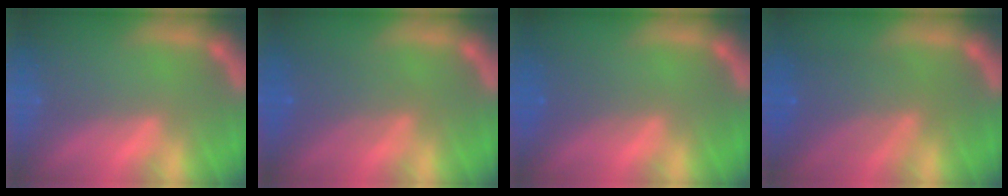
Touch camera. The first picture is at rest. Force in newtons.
{"total": 3.6}
{"total": 2.0}
{"total": 5.5}